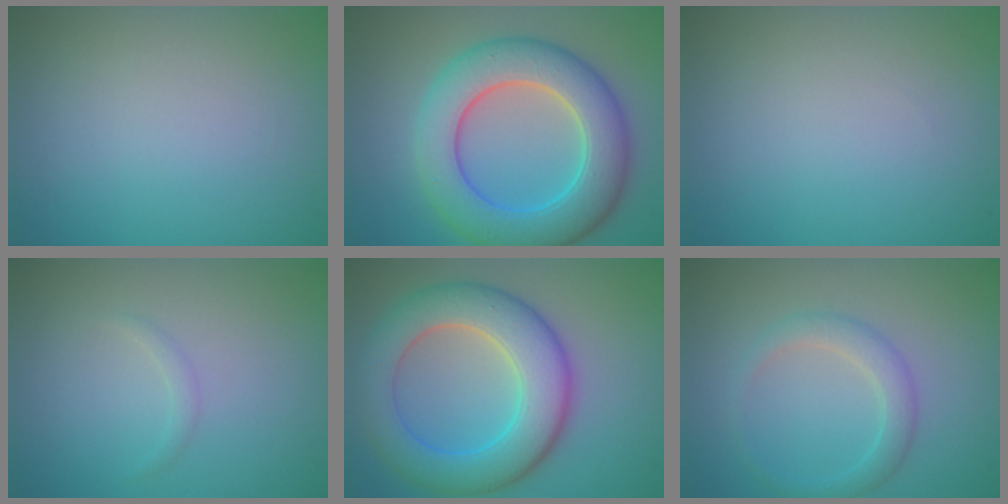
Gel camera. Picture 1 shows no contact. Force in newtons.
{"total": 9.0, "press": 9.0, "slide": 0.4}
{"total": 0.0}
{"total": 0.7, "press": 0.7, "slide": 0.1}
{"total": 8.3, "press": 8.3, "slide": 0.1}
{"total": 2.2, "press": 2.2, "slide": 0.1}